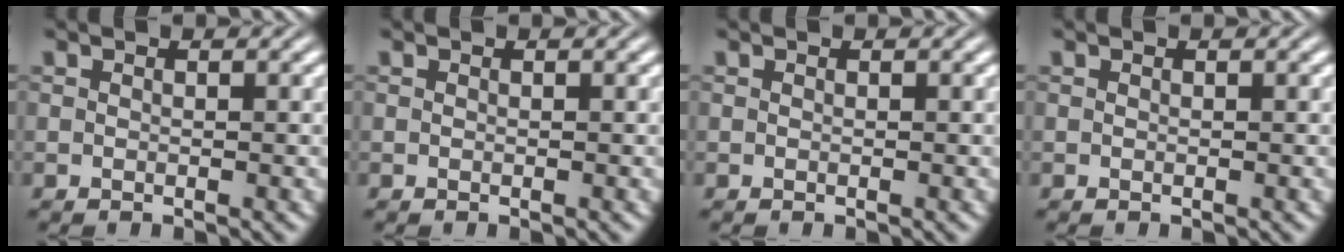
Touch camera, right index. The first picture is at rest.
{"total": 0.0}
{"total": 0.0}
{"total": 0.0}